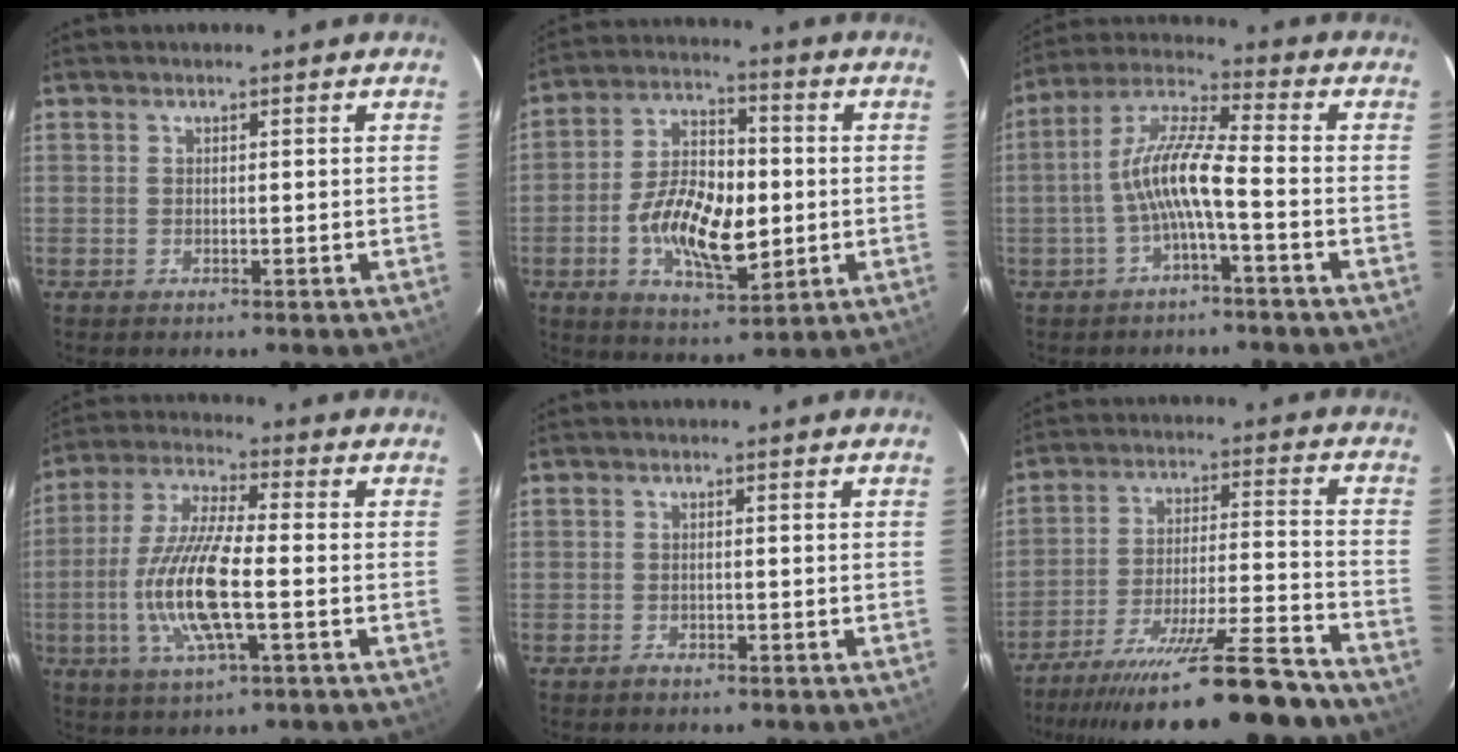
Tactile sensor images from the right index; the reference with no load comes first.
{"total": 14.2, "force": [-2.4, 6.9, 12.1], "torque": [-0.233, 0.005, -0.038]}
{"total": 8.9, "force": [-2.7, 0.9, 8.5], "torque": [-0.187, 0.018, -0.052]}
{"total": 13.9, "force": [-2.9, 3.0, 13.3], "torque": [-0.275, -0.004, -0.059]}
{"total": 0.6, "force": [-0.3, 0.5, 0.2], "torque": [-0.002, -0.002, -0.004]}
{"total": 21.5, "force": [-18.8, 1.4, 10.2], "torque": [-0.194, -0.037, -0.283]}